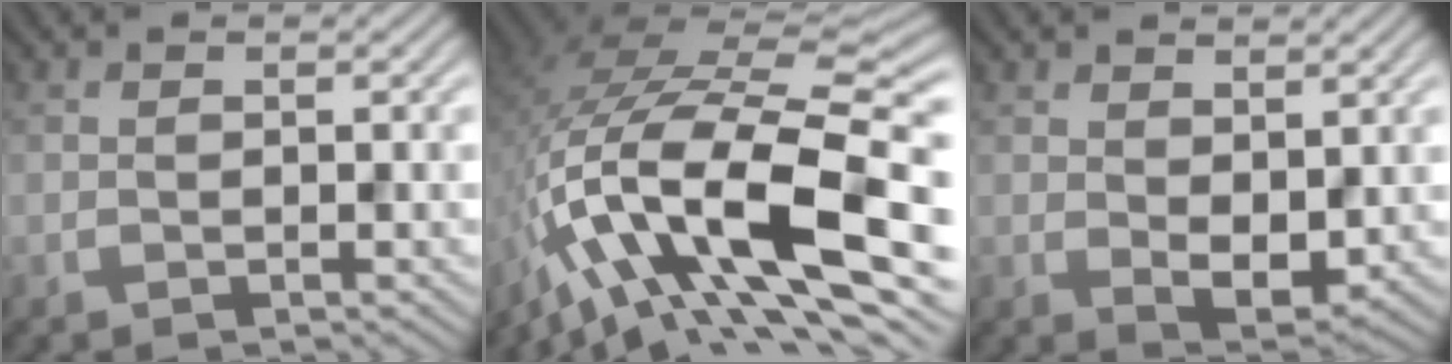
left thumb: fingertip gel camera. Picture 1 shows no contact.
{"total": 16.5, "force": [-6.7, 5.7, 14.0], "torque": [-0.271, 0.021, -0.132]}
{"total": 4.4, "force": [1.4, 2.6, 3.2], "torque": [-0.063, -0.012, 0.029]}